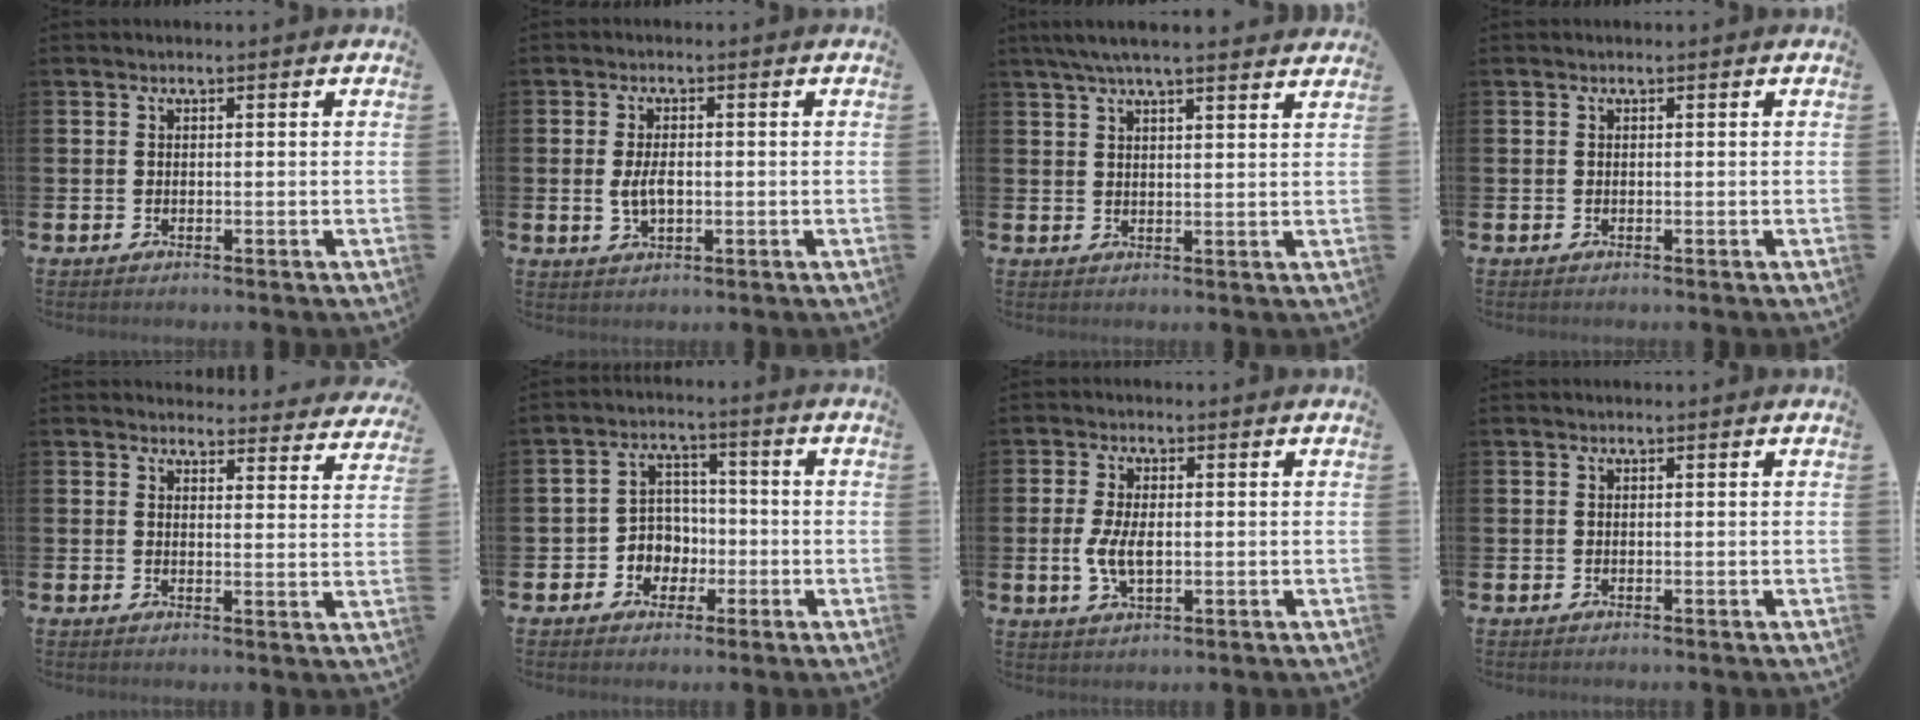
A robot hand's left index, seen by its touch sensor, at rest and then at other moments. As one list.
[{"total": 3.3, "force": [-0.1, 1.8, 2.8], "torque": [-0.043, 0.001, -0.006]}, {"total": 5.3, "force": [4.8, 0.4, 2.3], "torque": [-0.052, -0.009, 0.086]}, {"total": 0.0}, {"total": 3.6, "force": [3.5, 0.8, -0.1], "torque": [0.003, -0.025, 0.060]}, {"total": 4.5, "force": [-1.0, 4.3, 0.9], "torque": [-0.039, 0.005, -0.023]}, {"total": 4.6, "force": [-0.2, 2.3, 4.0], "torque": [-0.077, 0.003, -0.006]}, {"total": 0.0}]